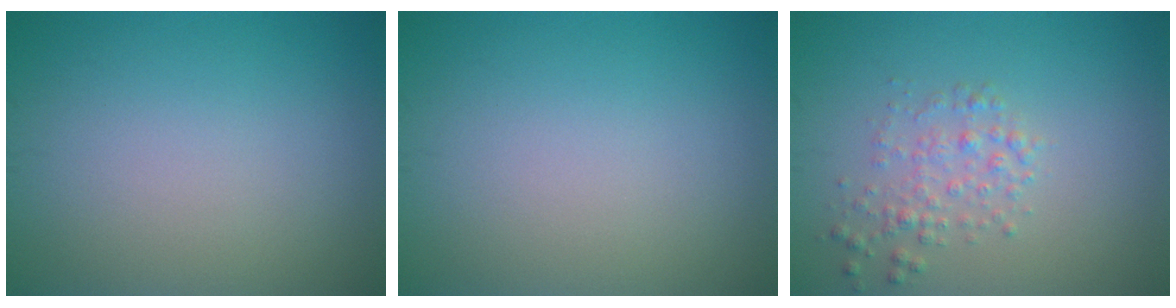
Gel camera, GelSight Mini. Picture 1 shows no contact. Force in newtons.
{"total": 0.0}
{"total": 2.1, "press": 2.1, "slide": 0.1}